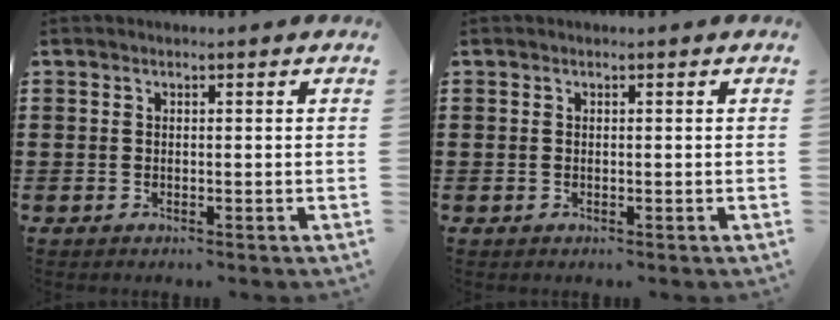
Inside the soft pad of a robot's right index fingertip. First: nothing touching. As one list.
[{"total": 0.0}]